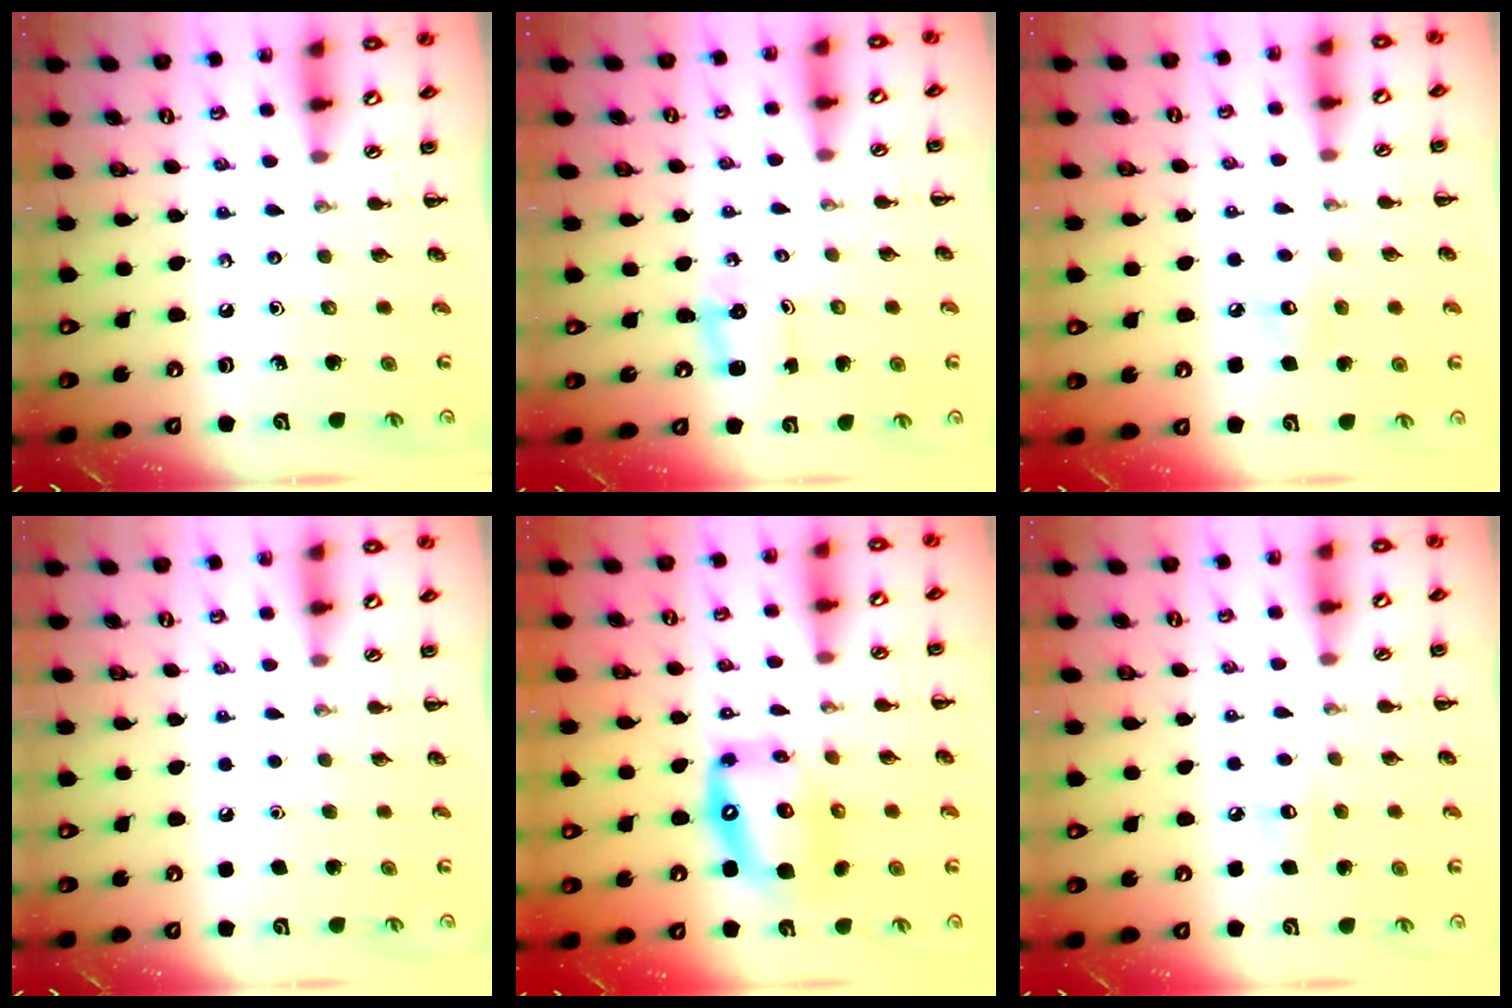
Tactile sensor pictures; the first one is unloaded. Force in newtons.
{"total": 2.2, "press": 2.1, "slide": 0.8}
{"total": 6.7, "press": 6.5, "slide": 1.7}
{"total": 1.8, "press": 1.8, "slide": 0.1}
{"total": 13.1, "press": 12.5, "slide": 3.7}
{"total": 4.7, "press": 4.6, "slide": 1.0}